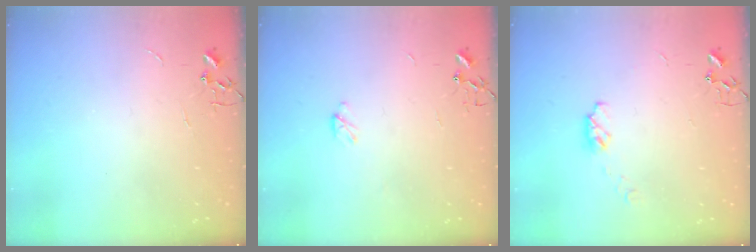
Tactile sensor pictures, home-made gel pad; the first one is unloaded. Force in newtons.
{"total": 2.9, "press": 2.9, "slide": 0.4}
{"total": 4.9, "press": 4.9, "slide": 0.4}